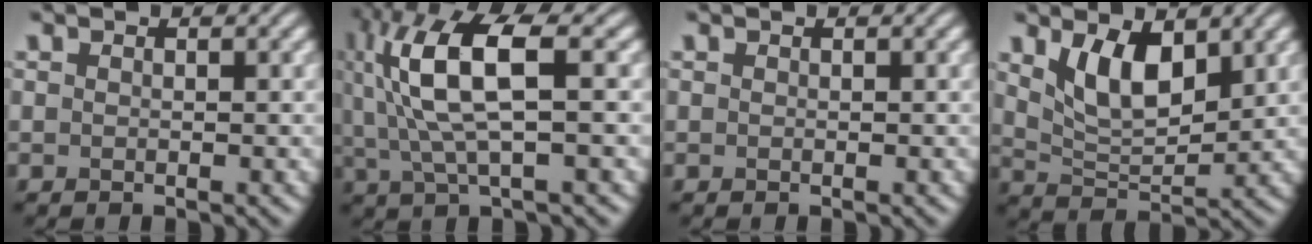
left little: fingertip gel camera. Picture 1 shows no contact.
{"total": 9.2, "force": [1.9, 2.9, 8.5], "torque": [-0.185, 0.009, 0.038]}
{"total": 0.0}
{"total": 5.4, "force": [2.5, 2.6, 4.0], "torque": [-0.085, -0.008, 0.049]}